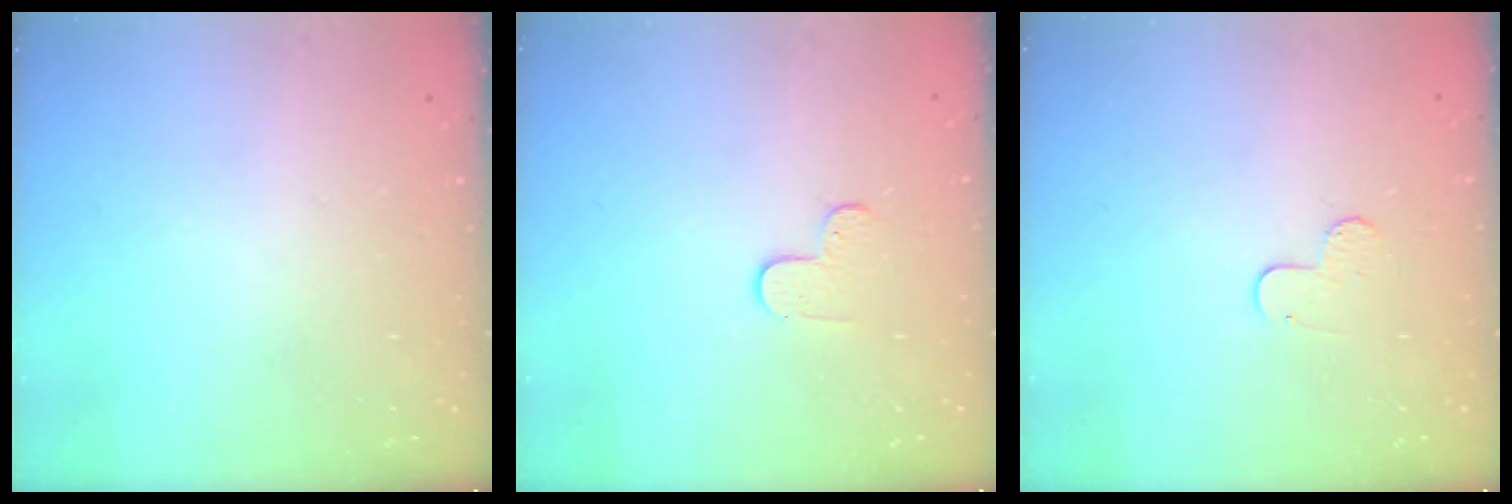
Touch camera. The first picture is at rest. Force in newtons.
{"total": 4.2, "press": 4.1, "slide": 0.5}
{"total": 5.2, "press": 5.1, "slide": 0.5}